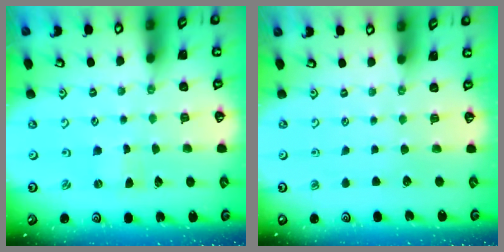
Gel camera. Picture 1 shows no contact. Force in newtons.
{"total": 0.0}